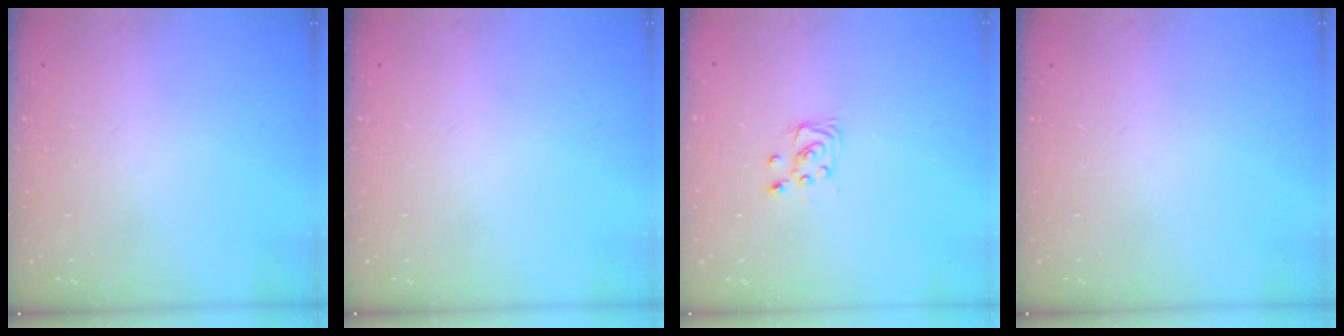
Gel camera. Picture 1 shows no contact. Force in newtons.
{"total": 0.0}
{"total": 4.6, "press": 4.6, "slide": 0.5}
{"total": 0.0}